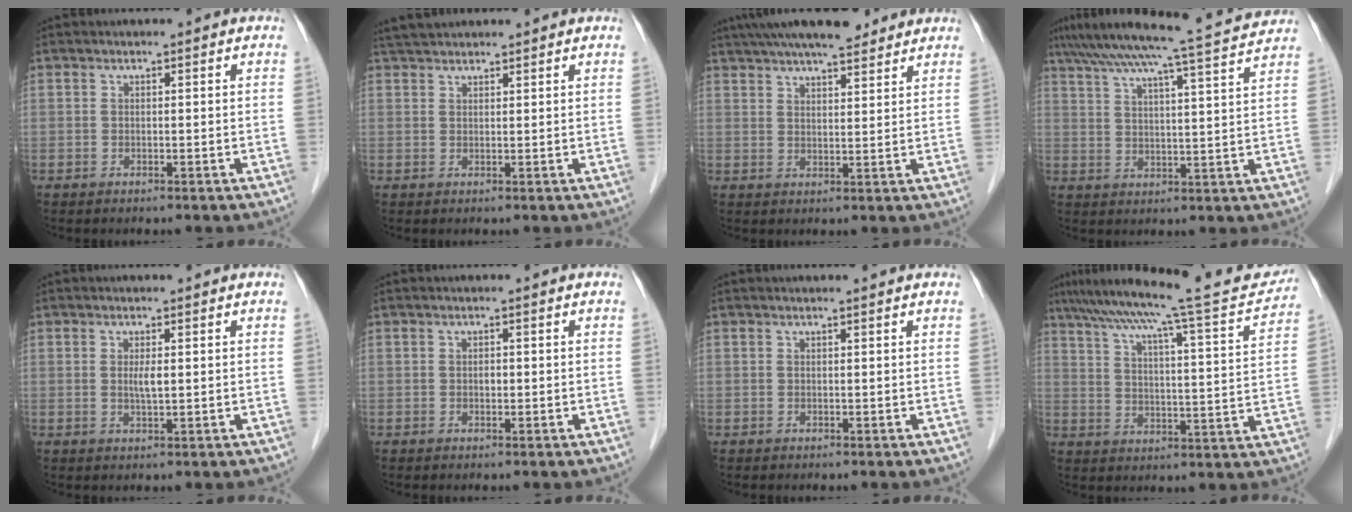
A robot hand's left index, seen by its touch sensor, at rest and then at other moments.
{"total": 4.1, "force": [3.8, 0.8, 1.2], "torque": [-0.020, 0.029, 0.067]}
{"total": 13.5, "force": [11.4, 2.6, 6.7], "torque": [-0.114, 0.029, 0.172]}
{"total": 17.7, "force": [15.9, -1.2, 7.8], "torque": [-0.142, -0.004, 0.217]}
{"total": 1.8, "force": [0.1, 0.3, 1.8], "torque": [-0.037, -0.006, 0.002]}
{"total": 0.8, "force": [-0.2, 0.5, 0.6], "torque": [-0.009, -0.003, -0.005]}
{"total": 1.1, "force": [1.0, -0.1, 0.4], "torque": [-0.010, 0.005, 0.011]}
{"total": 20.5, "force": [18.2, 0.7, 9.6], "torque": [-0.155, -0.010, 0.247]}